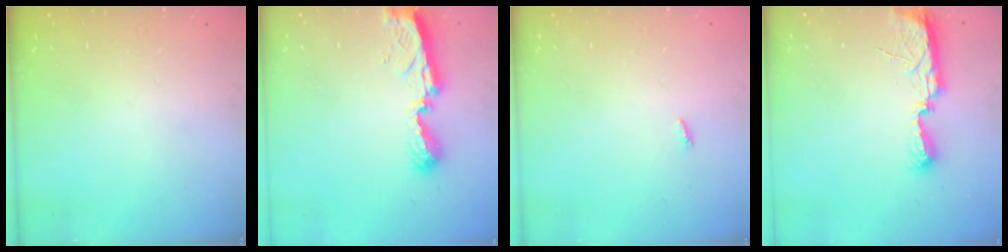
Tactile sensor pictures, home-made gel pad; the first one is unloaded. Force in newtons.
{"total": 9.0, "press": 9.0, "slide": 0.5}
{"total": 2.3, "press": 2.3, "slide": 0.3}
{"total": 10.2, "press": 8.9, "slide": 5.1}